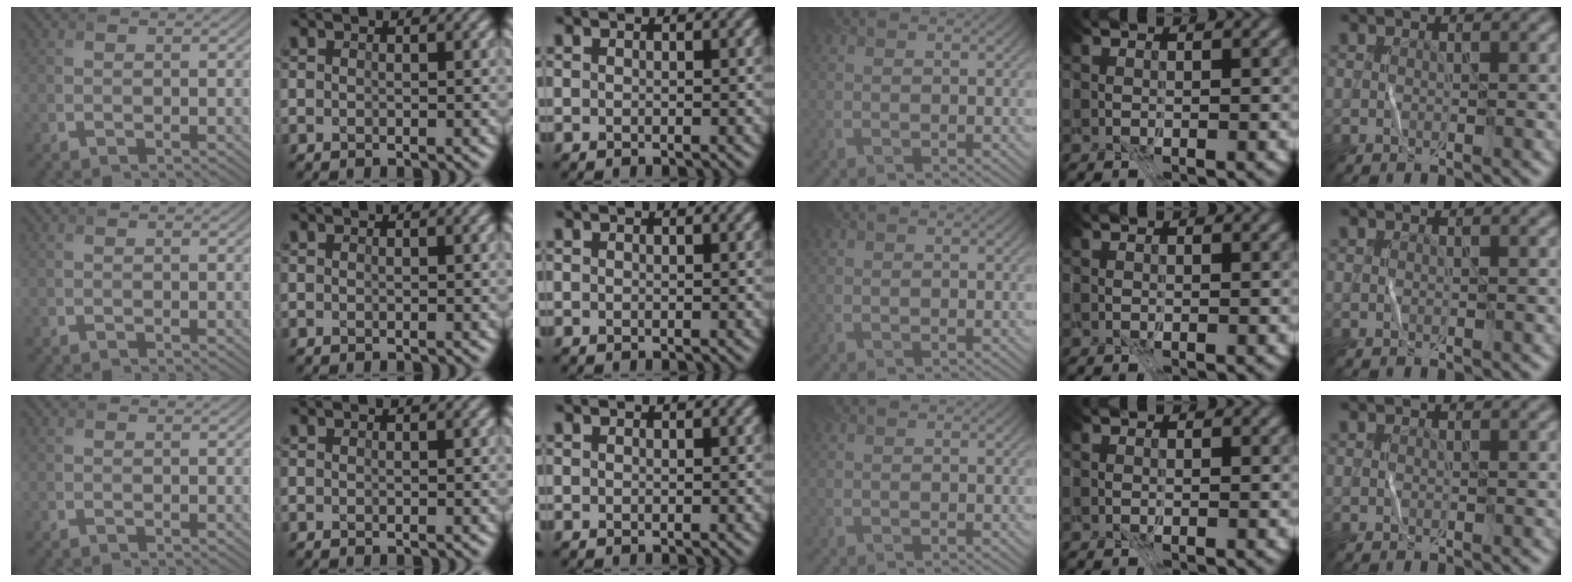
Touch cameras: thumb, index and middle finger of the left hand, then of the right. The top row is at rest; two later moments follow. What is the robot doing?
{"motion": "fold", "object": "coffee filter"}